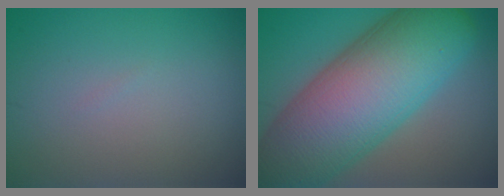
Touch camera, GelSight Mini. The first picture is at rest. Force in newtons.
{"total": 15.1, "press": 15.1, "slide": 0.7}